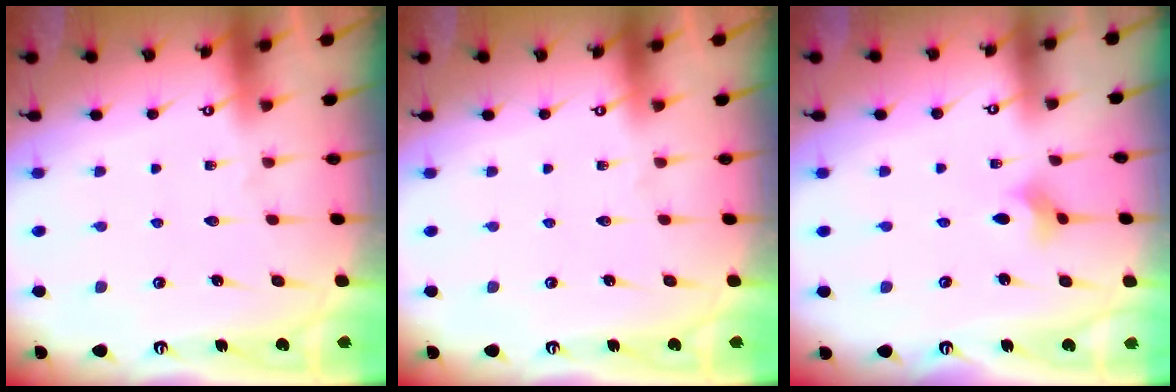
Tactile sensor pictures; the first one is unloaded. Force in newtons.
{"total": 0.0}
{"total": 2.7, "press": 2.6, "slide": 0.7}